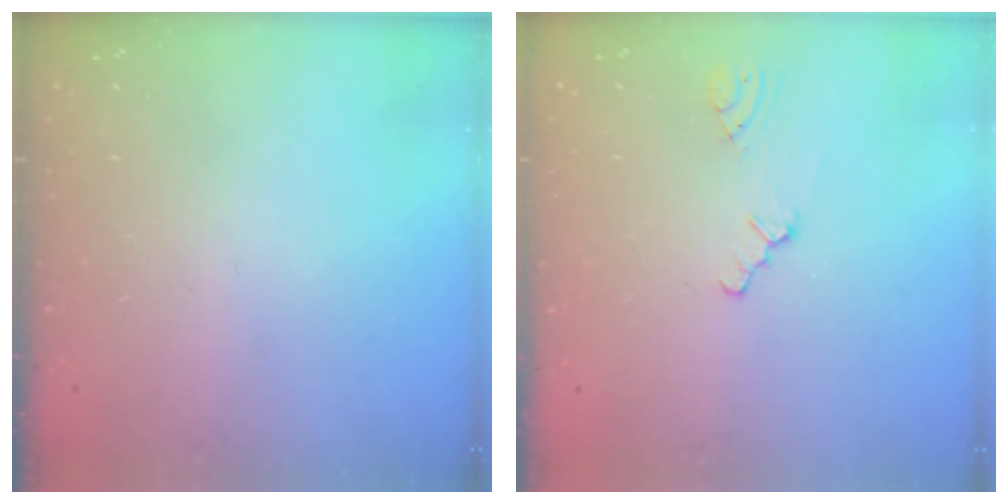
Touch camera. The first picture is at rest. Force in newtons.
{"total": 0.9, "press": 0.8, "slide": 0.2}